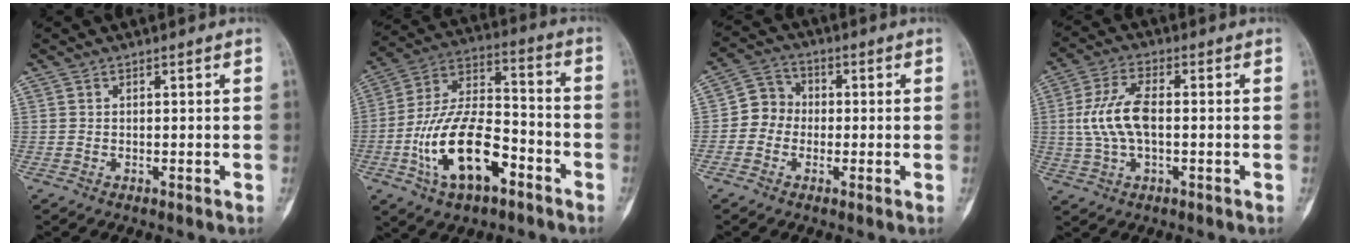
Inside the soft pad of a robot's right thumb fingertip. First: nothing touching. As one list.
[{"total": 18.7, "force": [-7.6, 9.2, 14.4], "torque": [-0.250, 0.052, -0.136]}, {"total": 5.7, "force": [-0.9, 5.2, 2.2], "torque": [-0.009, 0.019, -0.031]}, {"total": 9.4, "force": [0.0, 4.5, 8.3], "torque": [-0.180, 0.014, 0.000]}]